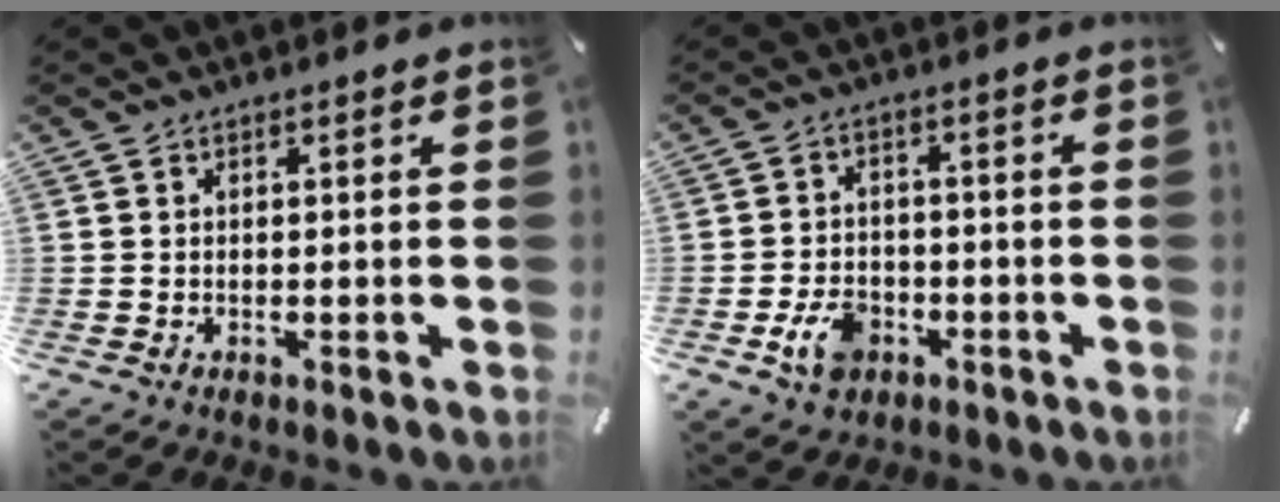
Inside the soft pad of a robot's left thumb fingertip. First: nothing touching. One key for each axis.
{"total": 6.9, "fx": -2.9, "fy": 5.1, "fz": 3.5, "tx": -0.071, "ty": 0.010, "tz": -0.054}